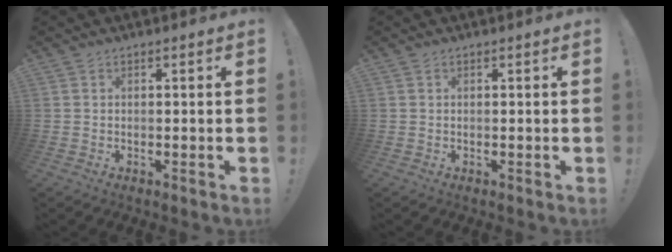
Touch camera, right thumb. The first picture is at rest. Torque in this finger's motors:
{"motor_torque": [-0.29, -0.32, -0.03, -0.21, 0.02]}